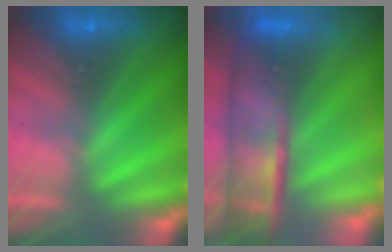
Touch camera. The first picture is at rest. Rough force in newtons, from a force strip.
{"total": 5.8}